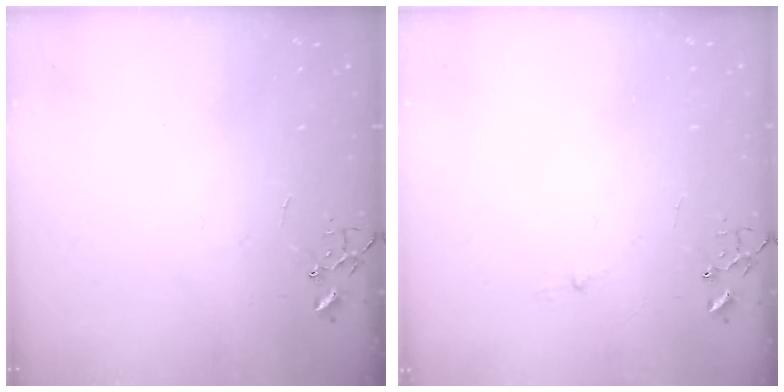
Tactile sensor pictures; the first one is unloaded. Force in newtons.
{"total": 2.6, "press": 2.5, "slide": 0.4}